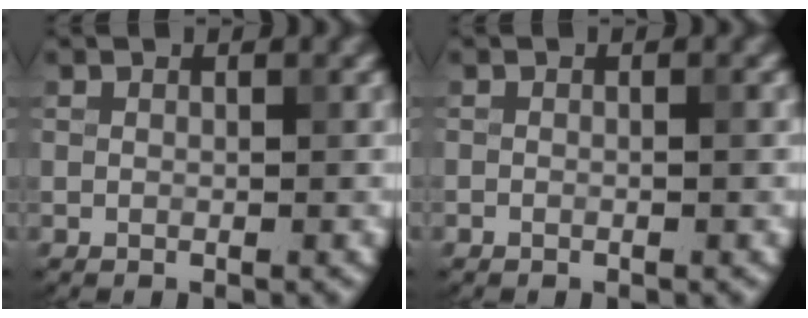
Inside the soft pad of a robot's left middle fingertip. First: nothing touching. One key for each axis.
{"total": 0.5, "fx": -0.2, "fy": 0.1, "fz": 0.5, "tx": -0.010, "ty": -0.002, "tz": -0.005}